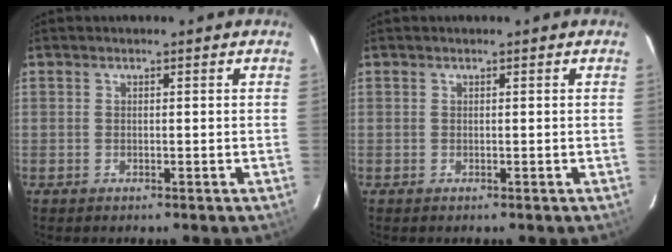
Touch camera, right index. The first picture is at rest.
{"total": 0.0}